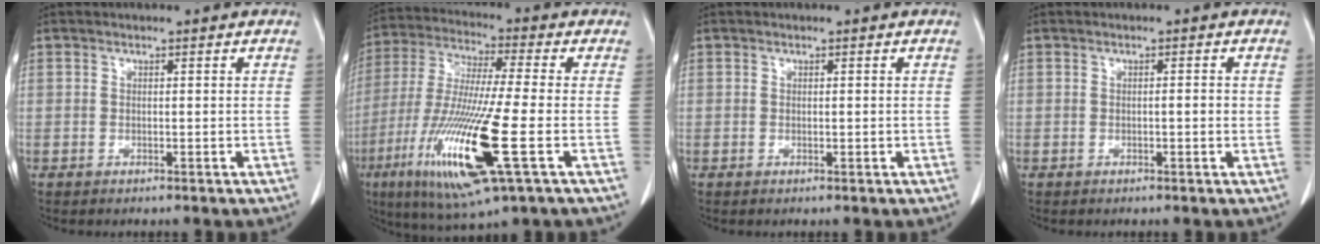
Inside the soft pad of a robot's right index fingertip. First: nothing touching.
{"total": 17.9, "force": [-6.0, 1.0, 16.9], "torque": [-0.360, -0.035, -0.110]}
{"total": 0.0}
{"total": 1.1, "force": [-0.1, 0.2, 1.0], "torque": [-0.012, 0.002, 0.000]}